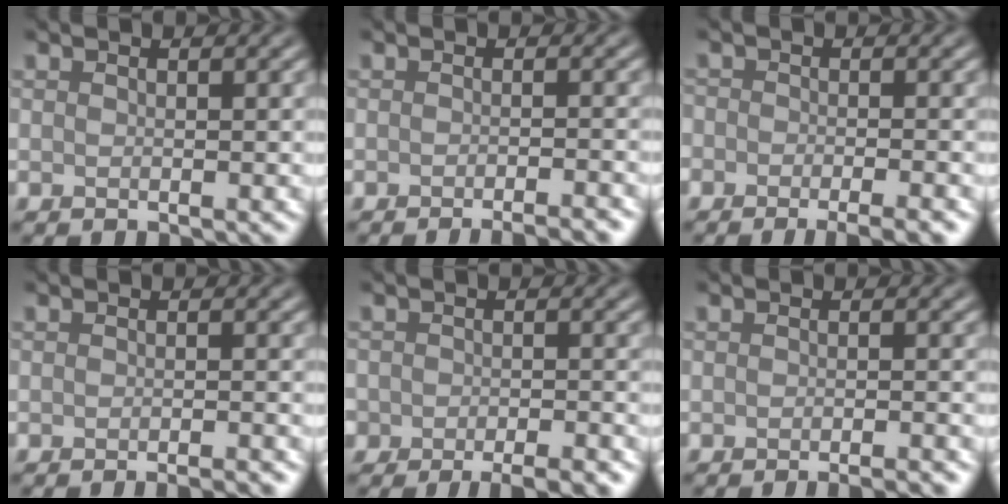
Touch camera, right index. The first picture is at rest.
{"total": 4.0, "force": [-3.1, 0.9, 2.4], "torque": [-0.016, 0.009, -0.040]}
{"total": 4.7, "force": [-3.3, 1.8, 2.9], "torque": [-0.023, -0.007, -0.038]}
{"total": 2.6, "force": [-2.0, 0.5, 1.6], "torque": [-0.009, 0.004, -0.029]}
{"total": 5.8, "force": [-4.3, 2.9, 2.7], "torque": [-0.012, -0.005, -0.047]}
{"total": 3.0, "force": [-2.2, 0.7, 2.0], "torque": [-0.012, 0.007, -0.030]}